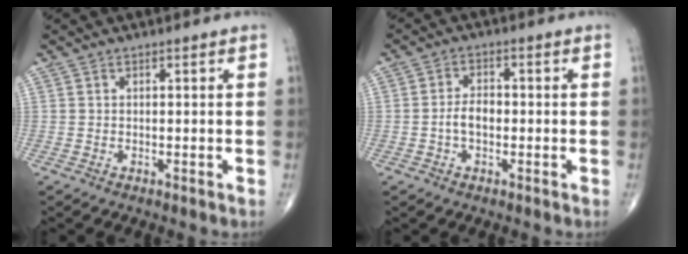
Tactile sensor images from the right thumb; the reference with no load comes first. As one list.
[{"total": 3.8, "force": [-0.8, 2.3, 2.9], "torque": [-0.051, 0.013, -0.019]}]